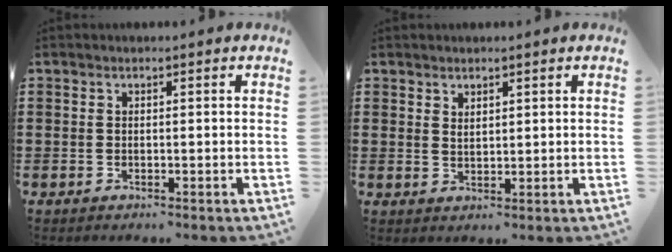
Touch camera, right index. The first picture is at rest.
{"total": 1.6, "force": [1.4, 0.7, 0.3], "torque": [-0.008, 0.003, 0.027]}